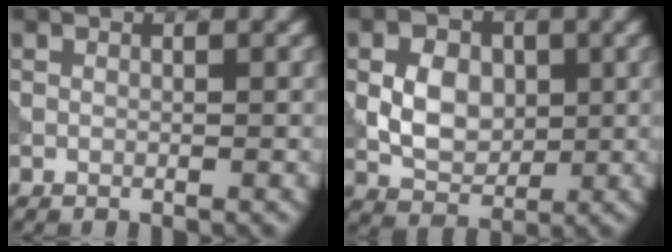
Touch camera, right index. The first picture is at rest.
{"total": 4.3, "force": [0.2, 3.1, 2.9], "torque": [-0.049, 0.000, 0.004]}